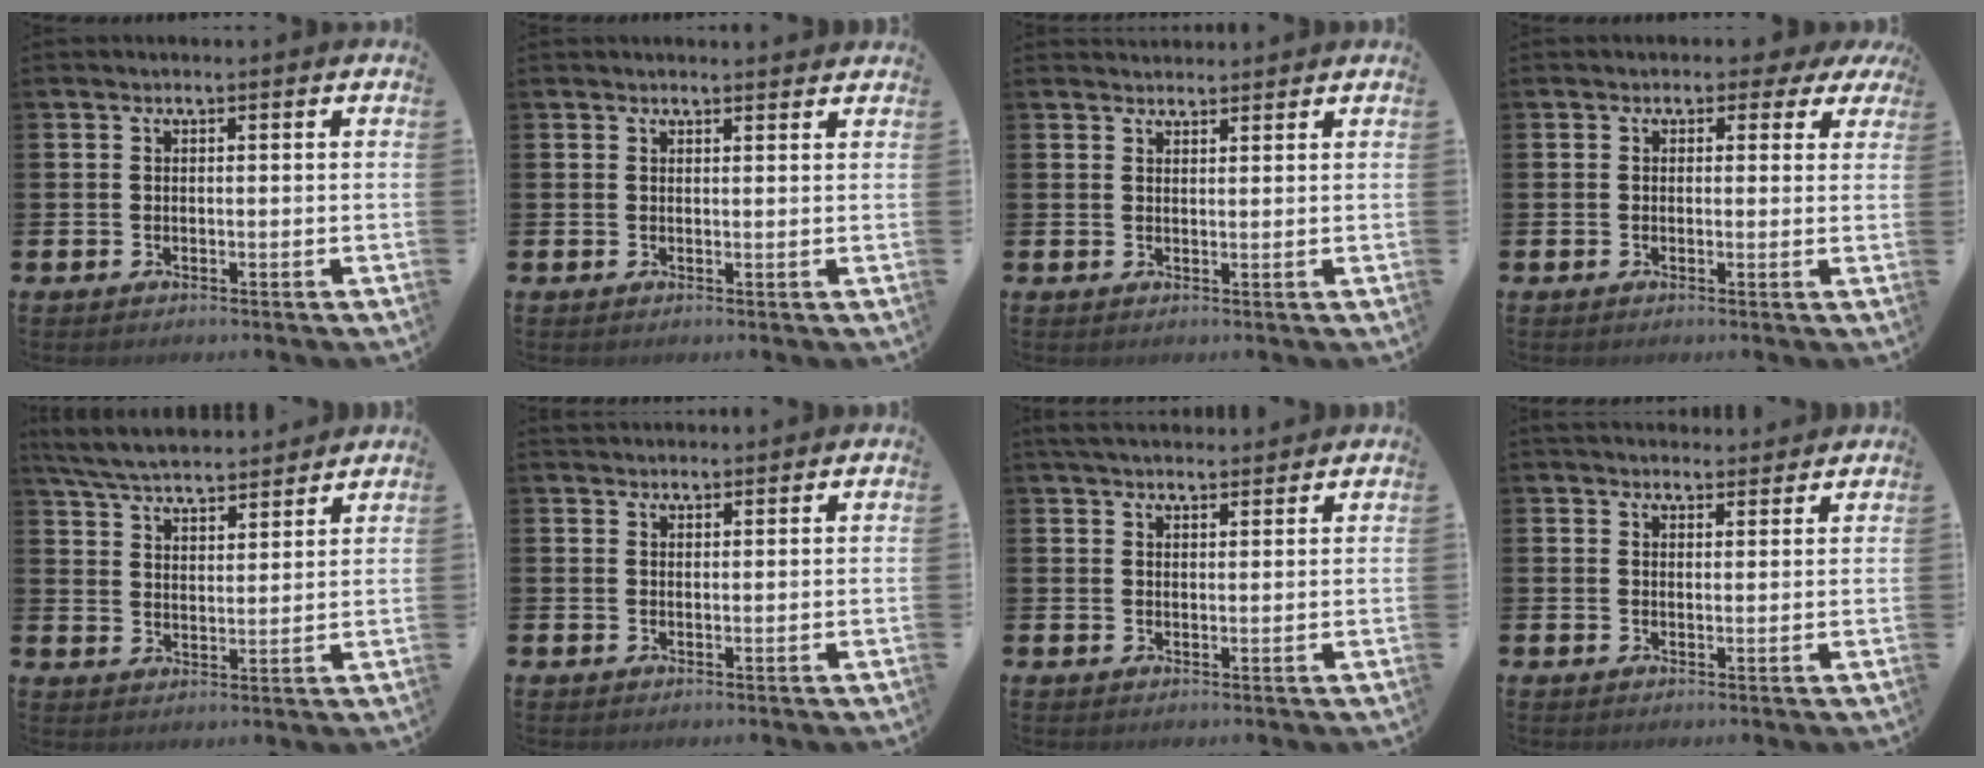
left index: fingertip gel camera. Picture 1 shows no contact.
{"total": 1.2, "force": [1.2, 0.0, 0.0], "torque": [0.006, -0.004, 0.021]}
{"total": 2.1, "force": [2.0, 0.5, -0.1], "torque": [0.012, -0.009, 0.035]}
{"total": 1.6, "force": [0.7, 1.4, 0.6], "torque": [-0.008, 0.008, 0.006]}
{"total": 6.3, "force": [6.2, 0.8, 1.1], "torque": [-0.050, -0.035, 0.111]}
{"total": 1.9, "force": [1.9, 0.4, 0.0], "torque": [0.006, -0.008, 0.033]}
{"total": 3.6, "force": [3.5, 0.8, 0.6], "torque": [-0.013, -0.015, 0.064]}
{"total": 3.1, "force": [3.0, 0.8, -0.1], "torque": [0.010, -0.017, 0.052]}